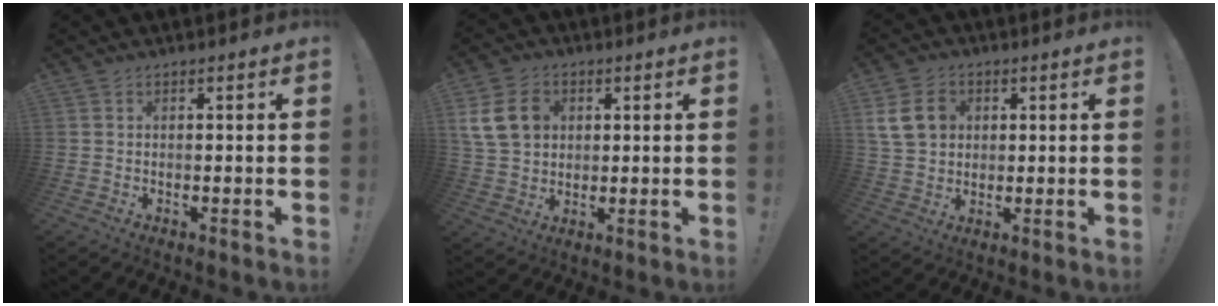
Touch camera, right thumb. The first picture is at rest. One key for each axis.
{"total": 12.8, "fx": 3.9, "fy": 10.0, "fz": 6.9, "tx": -0.124, "ty": -0.005, "tz": 0.082}
{"total": 10.9, "fx": 3.2, "fy": 8.7, "fz": 5.8, "tx": -0.104, "ty": 0.000, "tz": 0.064}